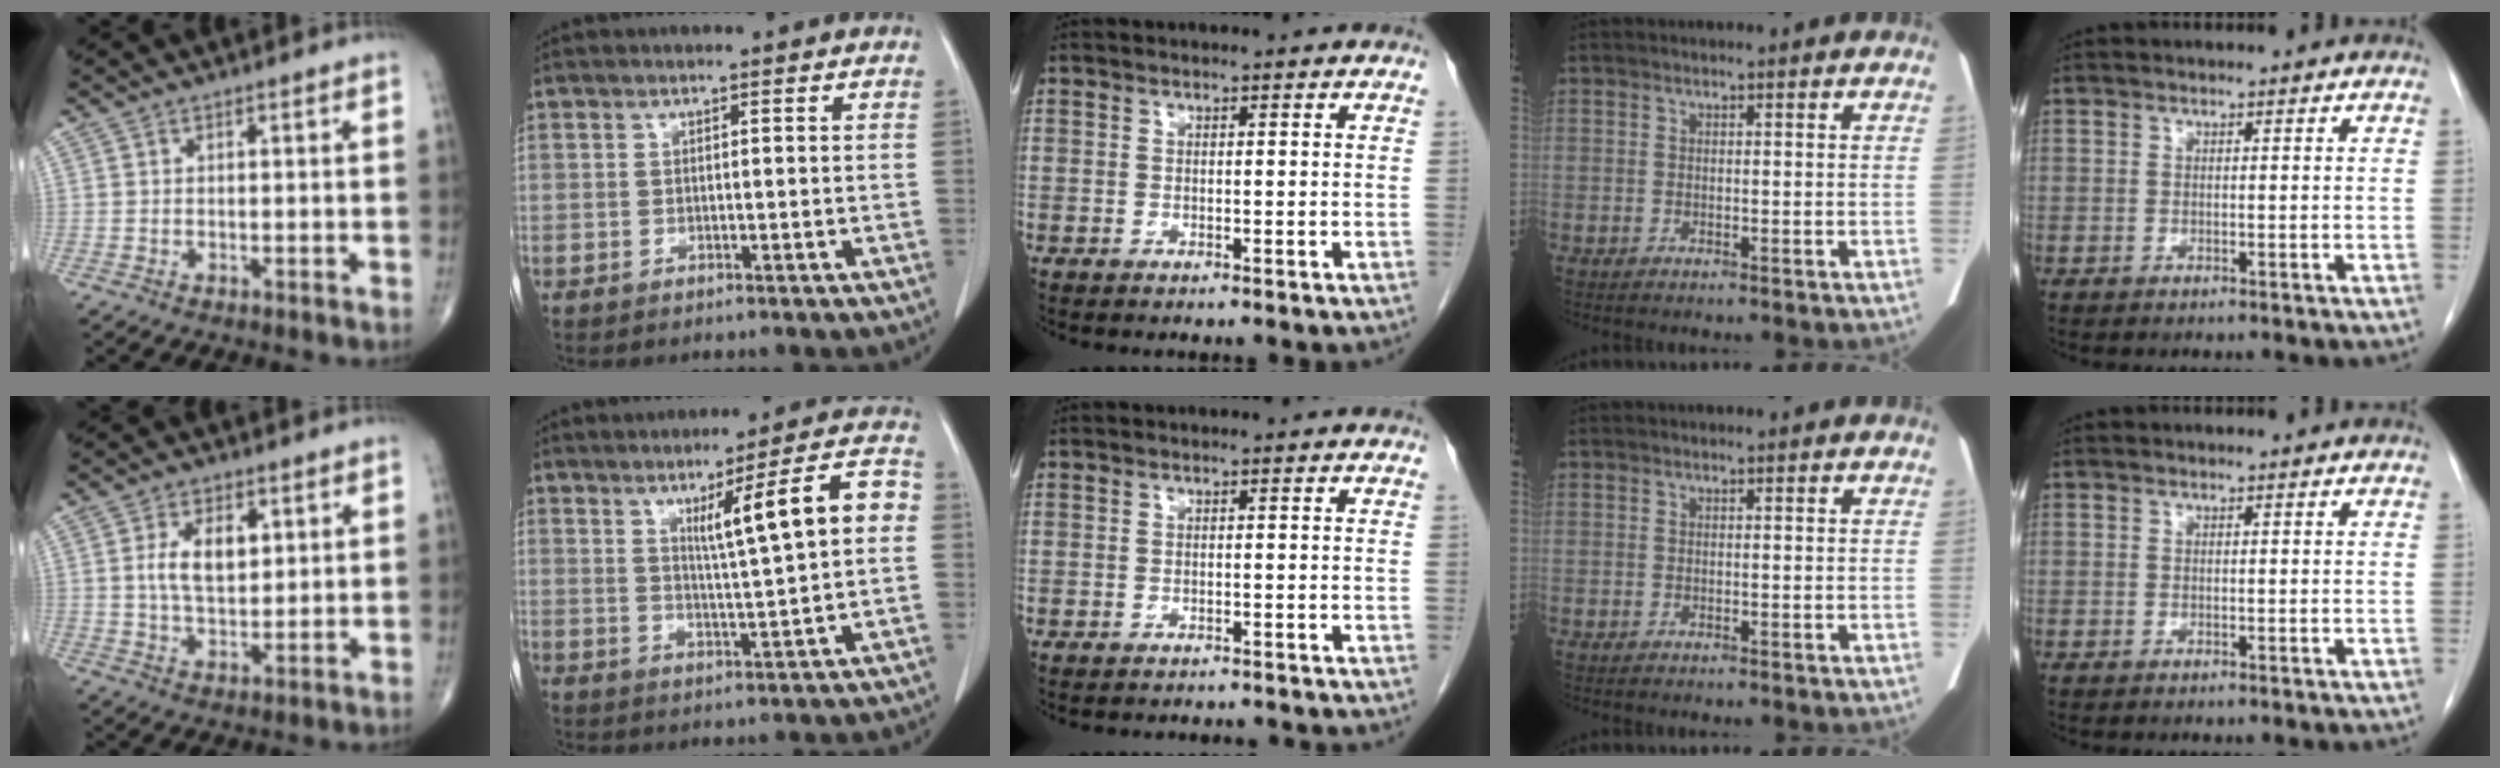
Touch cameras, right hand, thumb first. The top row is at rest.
{"thumb": {"total": 7.9, "force": [2.0, 4.4, 6.3], "torque": [-0.097, -0.009, 0.038]}, "index": {"total": 10.8, "force": [2.5, 0.3, 10.5], "torque": [-0.153, 0.011, 0.039]}, "middle": {"total": 5.7, "force": [-5.3, 1.3, 1.3], "torque": [-0.015, -0.004, -0.060]}}